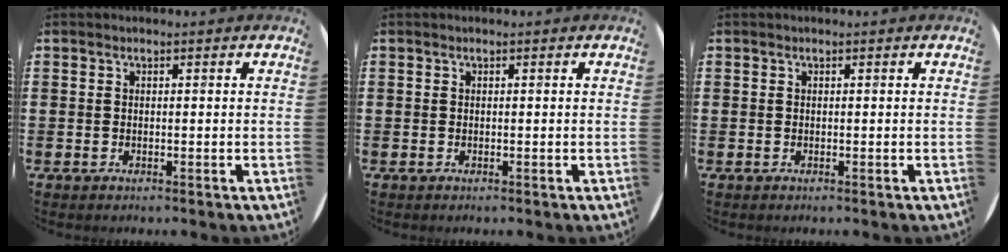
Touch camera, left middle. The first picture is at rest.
{"total": 0.0}
{"total": 0.0}